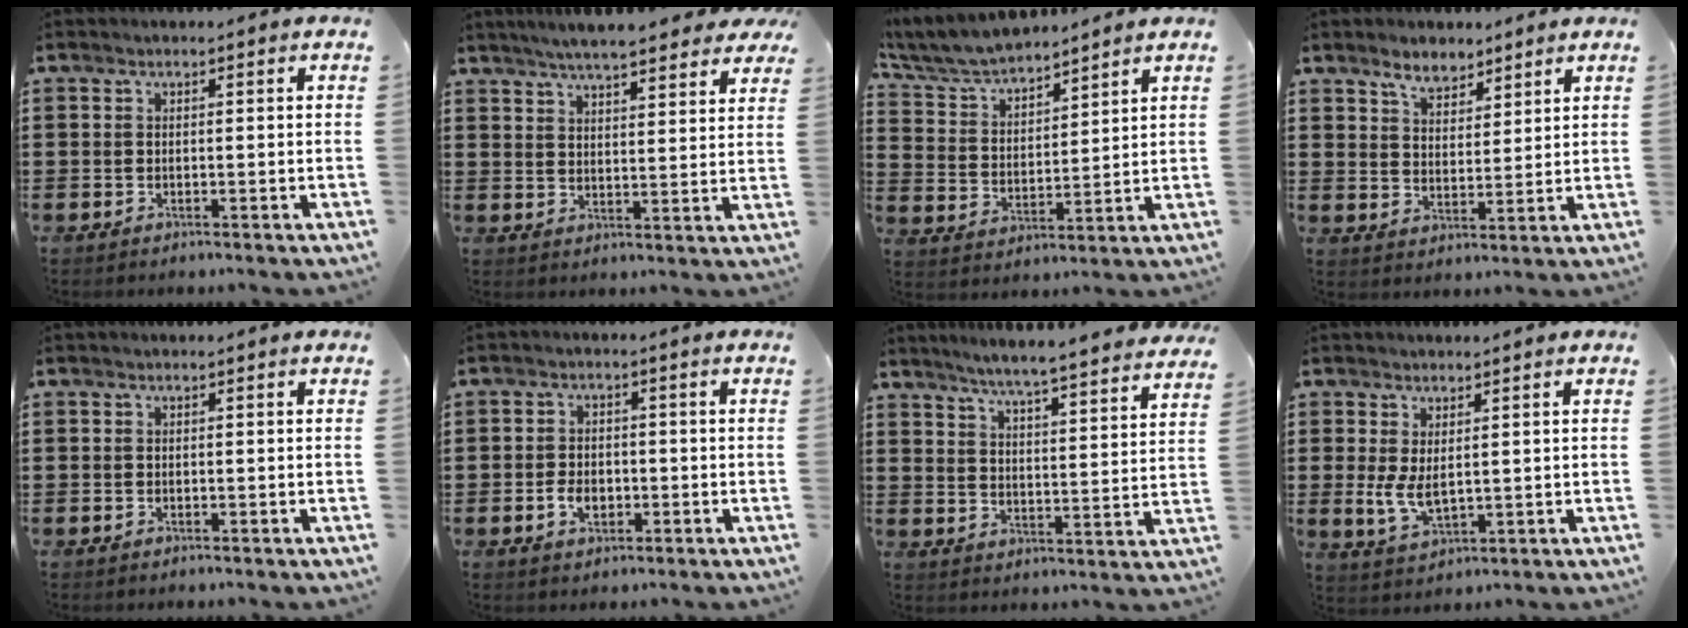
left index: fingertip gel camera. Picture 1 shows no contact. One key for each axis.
{"total": 5.8, "fx": 5.4, "fy": 0.3, "fz": 2.0, "tx": -0.059, "ty": -0.017, "tz": 0.096}
{"total": 6.2, "fx": 5.9, "fy": 1.2, "fz": 1.6, "tx": -0.060, "ty": -0.029, "tz": 0.103}
{"total": 4.7, "fx": 4.0, "fy": 2.2, "fz": 1.0, "tx": -0.028, "ty": -0.002, "tz": 0.074}
{"total": 0.0}
{"total": 3.4, "fx": -1.0, "fy": 2.3, "fz": 2.3, "tx": -0.051, "ty": -0.001, "tz": -0.020}
{"total": 4.7, "fx": 4.4, "fy": -1.0, "fz": 1.2, "tx": -0.047, "ty": -0.040, "tz": 0.070}
{"total": 4.8, "fx": 0.8, "fy": 2.5, "fz": 4.0, "tx": -0.093, "ty": -0.002, "tz": 0.013}